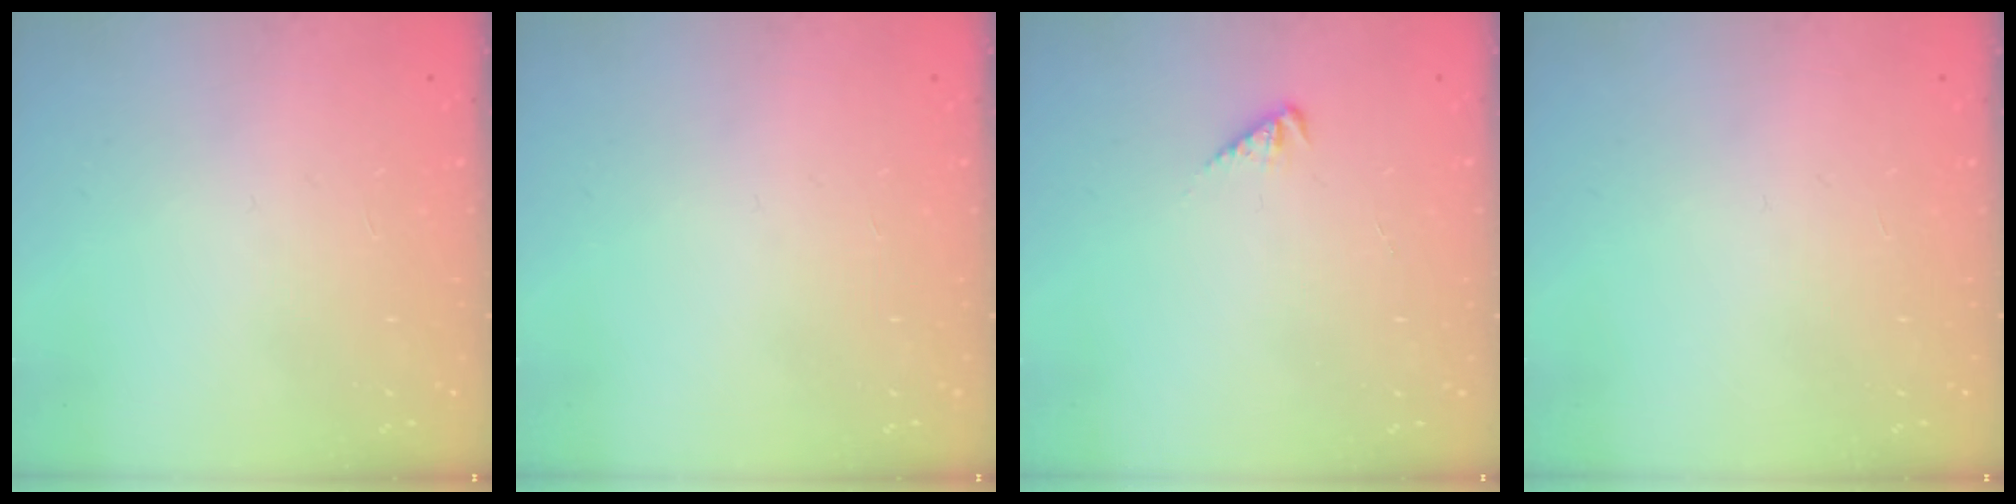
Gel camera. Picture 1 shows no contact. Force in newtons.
{"total": 0.0}
{"total": 1.9, "press": 1.9, "slide": 0.3}
{"total": 0.0}